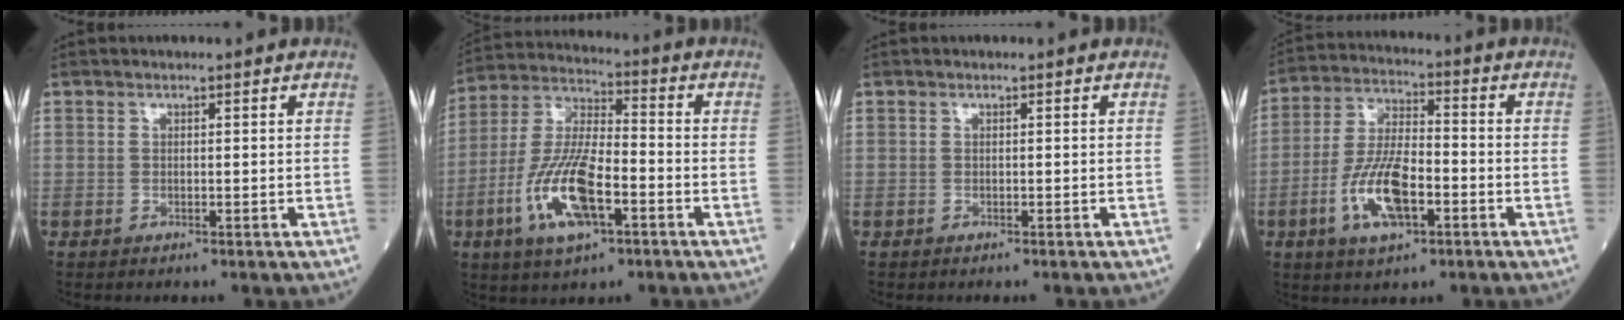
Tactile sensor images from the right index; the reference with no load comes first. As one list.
[{"total": 13.9, "force": [-5.0, 4.3, 12.2], "torque": [-0.255, -0.003, -0.094]}, {"total": 0.0}, {"total": 10.8, "force": [-3.8, 3.7, 9.4], "torque": [-0.196, -0.001, -0.070]}]